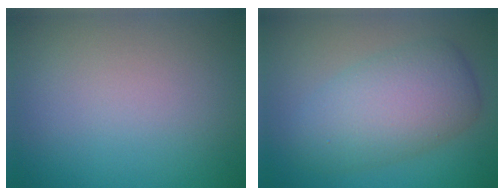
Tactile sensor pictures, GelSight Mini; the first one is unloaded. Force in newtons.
{"total": 6.1, "press": 6.1, "slide": 0.2}